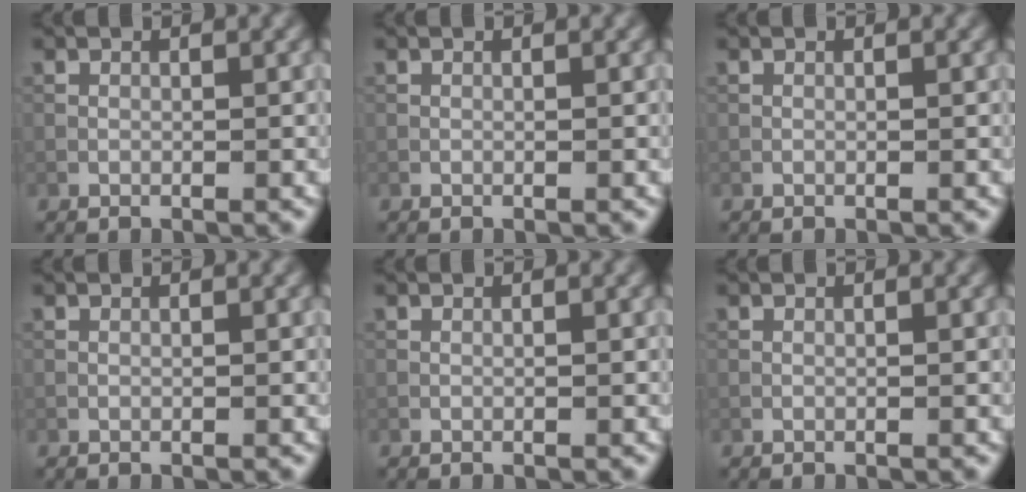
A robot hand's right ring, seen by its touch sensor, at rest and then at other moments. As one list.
[{"total": 0.0}, {"total": 0.0}, {"total": 0.0}, {"total": 0.0}, {"total": 0.0}]